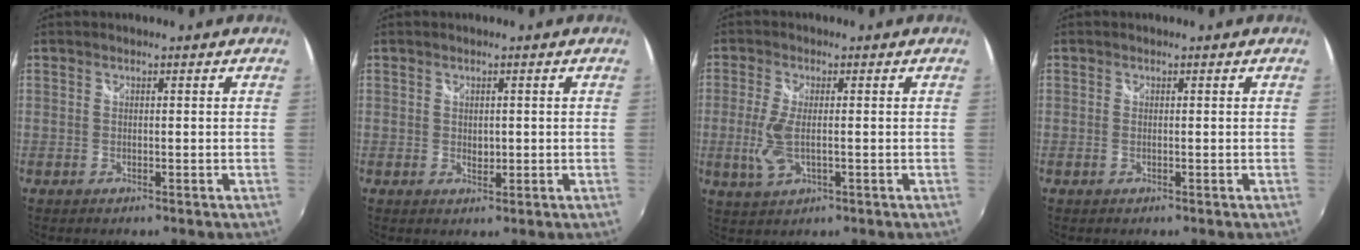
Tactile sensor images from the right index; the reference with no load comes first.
{"total": 1.5, "force": [0.1, 1.2, 0.9], "torque": [-0.013, -0.001, 0.003]}
{"total": 6.3, "force": [-1.1, 2.5, 5.7], "torque": [-0.127, -0.010, -0.020]}
{"total": 0.0}